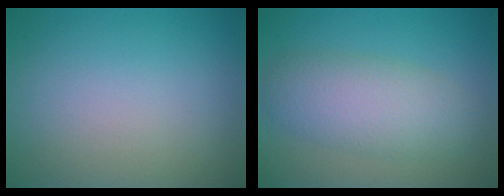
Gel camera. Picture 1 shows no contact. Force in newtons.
{"total": 5.2, "press": 5.2, "slide": 0.4}